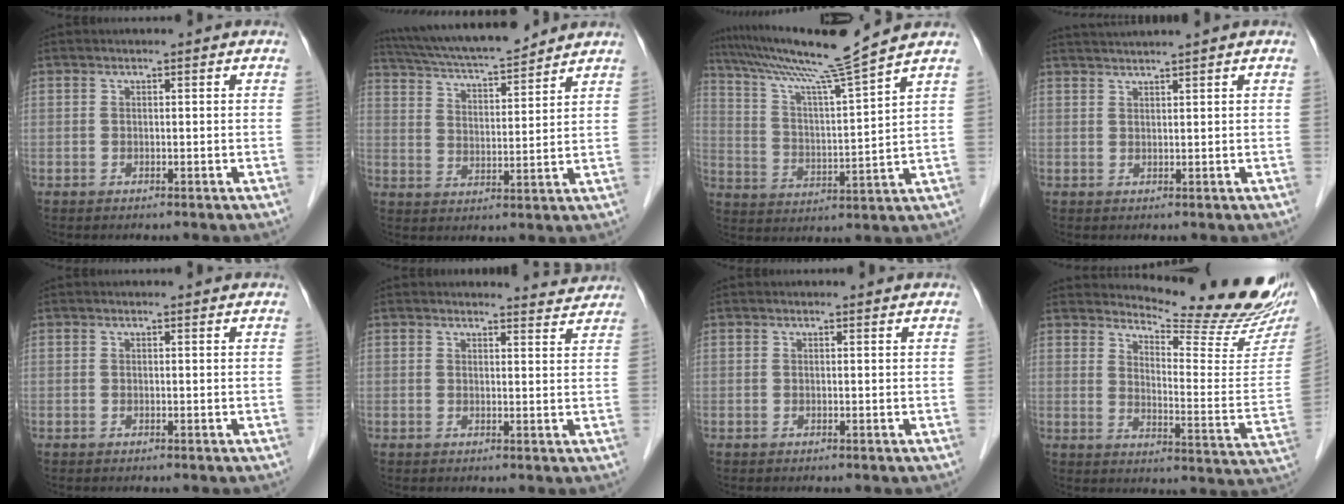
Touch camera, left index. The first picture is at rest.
{"total": 14.4, "force": [13.0, 1.3, 6.0], "torque": [-0.113, 0.017, 0.218]}
{"total": 13.6, "force": [11.6, -3.3, 6.1], "torque": [-0.111, -0.016, 0.202]}
{"total": 3.8, "force": [3.3, -1.1, 1.4], "torque": [-0.018, 0.020, 0.063]}
{"total": 0.6, "force": [0.6, 0.0, 0.0], "torque": [-0.006, -0.001, 0.005]}
{"total": 3.4, "force": [3.4, 0.2, -0.4], "torque": [-0.002, -0.013, 0.032]}
{"total": 0.8, "force": [0.8, 0.0, 0.0], "torque": [-0.010, 0.000, 0.009]}
{"total": 18.0, "force": [17.0, 0.8, 5.7], "torque": [-0.085, -0.110, 0.203]}